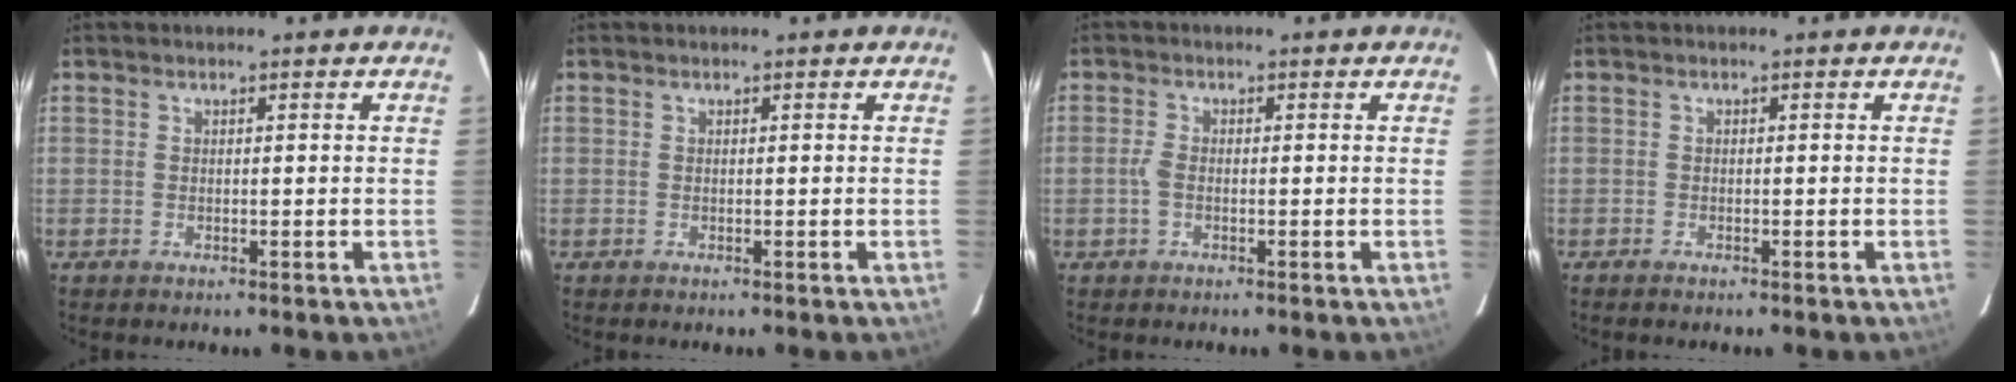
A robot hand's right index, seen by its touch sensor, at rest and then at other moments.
{"total": 0.0}
{"total": 2.0, "force": [-0.7, 1.0, 1.6], "torque": [-0.042, 0.003, -0.014]}
{"total": 0.8, "force": [-0.7, 0.2, 0.3], "torque": [-0.009, -0.002, -0.014]}